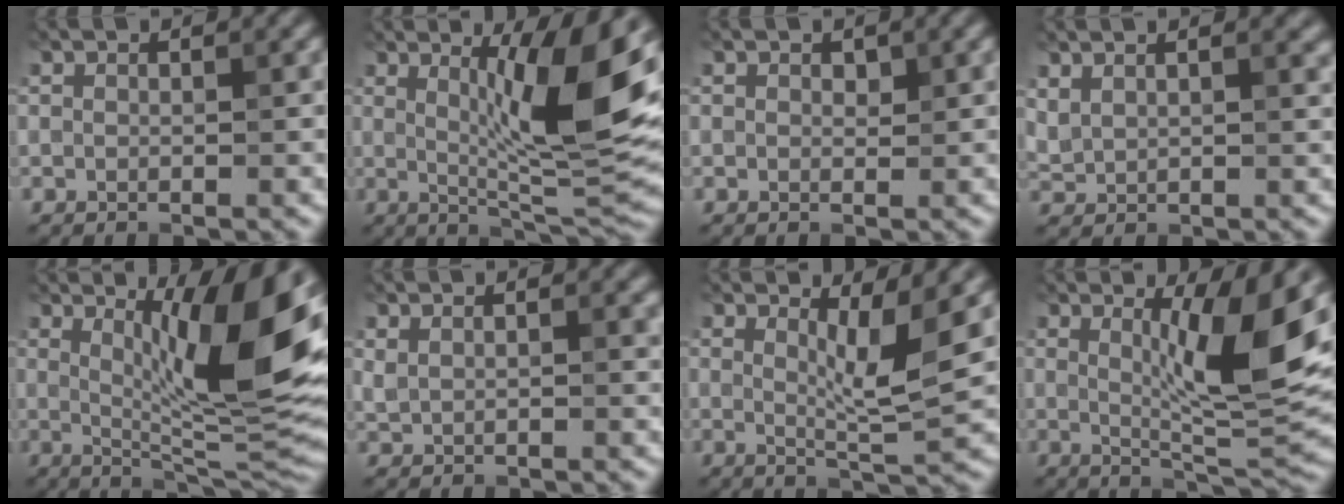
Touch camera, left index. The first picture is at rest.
{"total": 10.1, "force": [2.4, 1.7, 9.6], "torque": [-0.135, -0.014, 0.048]}
{"total": 0.7, "force": [0.4, 0.4, 0.3], "torque": [-0.003, -0.004, 0.004]}
{"total": 2.7, "force": [2.2, 1.0, 1.3], "torque": [-0.032, 0.005, 0.046]}
{"total": 11.6, "force": [3.3, 2.5, 10.8], "torque": [-0.151, -0.010, 0.060]}
{"total": 2.0, "force": [1.3, 0.8, 1.2], "torque": [-0.021, 0.000, 0.031]}
{"total": 4.3, "force": [1.7, 0.7, 3.9], "torque": [-0.063, -0.012, 0.030]}
{"total": 8.9, "force": [2.2, 1.5, 8.5], "torque": [-0.117, -0.013, 0.043]}